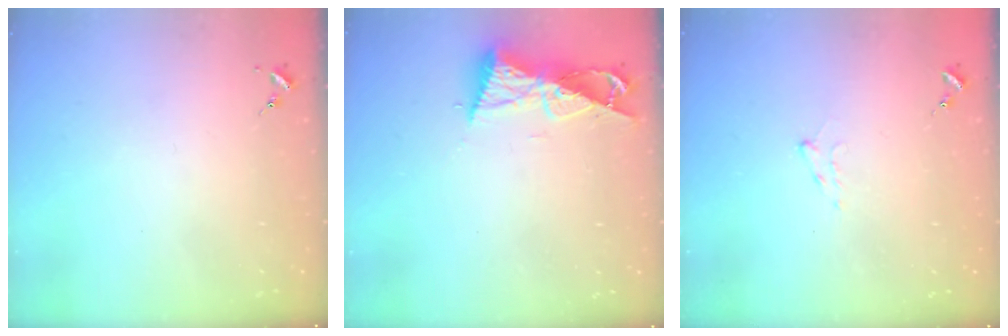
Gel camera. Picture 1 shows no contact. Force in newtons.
{"total": 9.5, "press": 9.5, "slide": 0.8}
{"total": 5.7, "press": 5.7, "slide": 0.7}